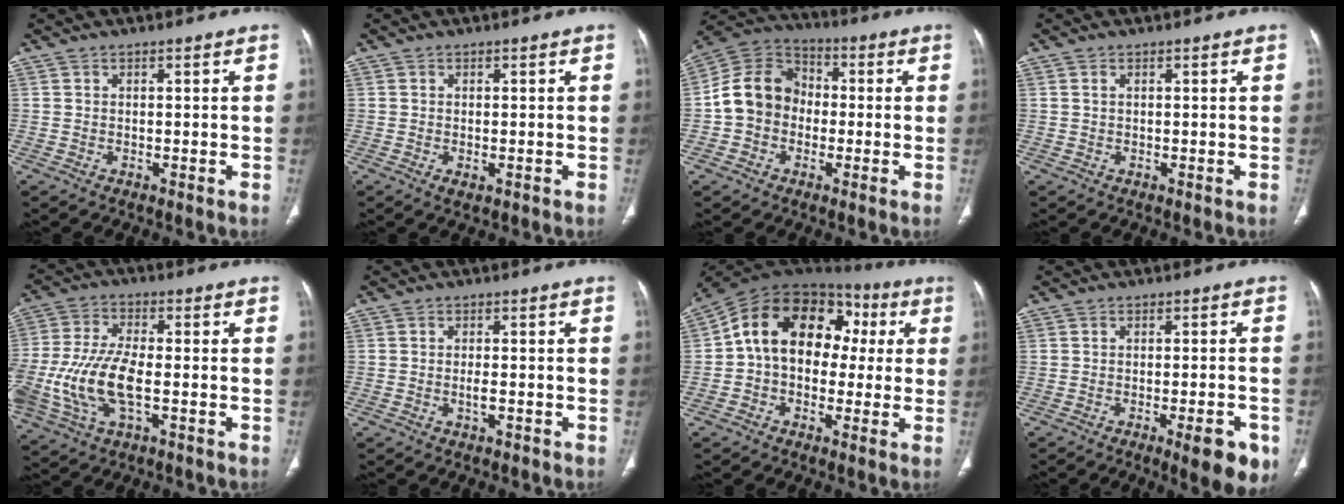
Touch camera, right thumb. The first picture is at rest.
{"total": 1.5, "force": [-0.5, 0.7, 1.2], "torque": [-0.023, -0.004, -0.005]}
{"total": 11.7, "force": [-1.2, 9.8, 6.2], "torque": [-0.100, 0.038, -0.036]}
{"total": 0.6, "force": [0.2, 0.3, 0.4], "torque": [-0.012, 0.004, 0.003]}
{"total": 16.3, "force": [-3.5, 7.6, 13.9], "torque": [-0.317, 0.009, -0.060]}
{"total": 1.8, "force": [-0.8, 0.7, 1.5], "torque": [-0.025, 0.002, -0.014]}
{"total": 17.6, "force": [1.9, 12.7, 12.0], "torque": [-0.154, 0.055, 0.016]}
{"total": 8.4, "force": [-4.1, 2.1, 7.0], "torque": [-0.080, 0.004, -0.049]}